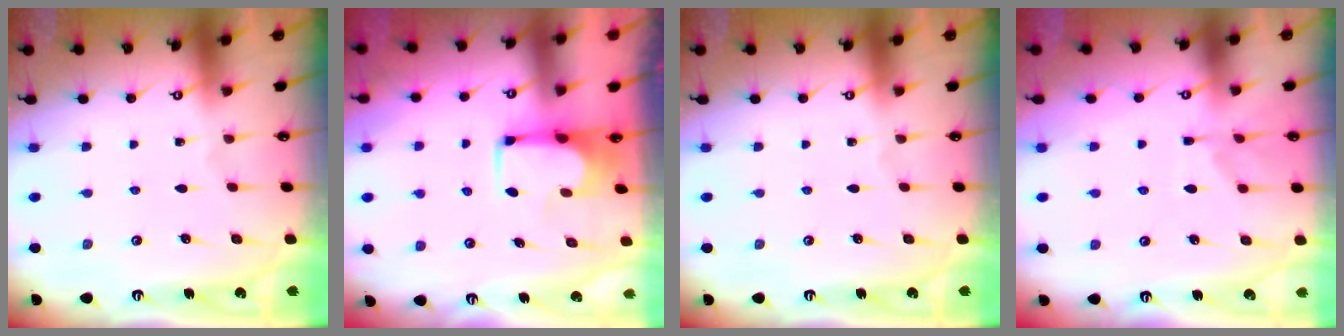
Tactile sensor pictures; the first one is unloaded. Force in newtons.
{"total": 1.5, "press": 1.5, "slide": 0.1}
{"total": 0.0}
{"total": 1.4, "press": 0.6, "slide": 1.2}